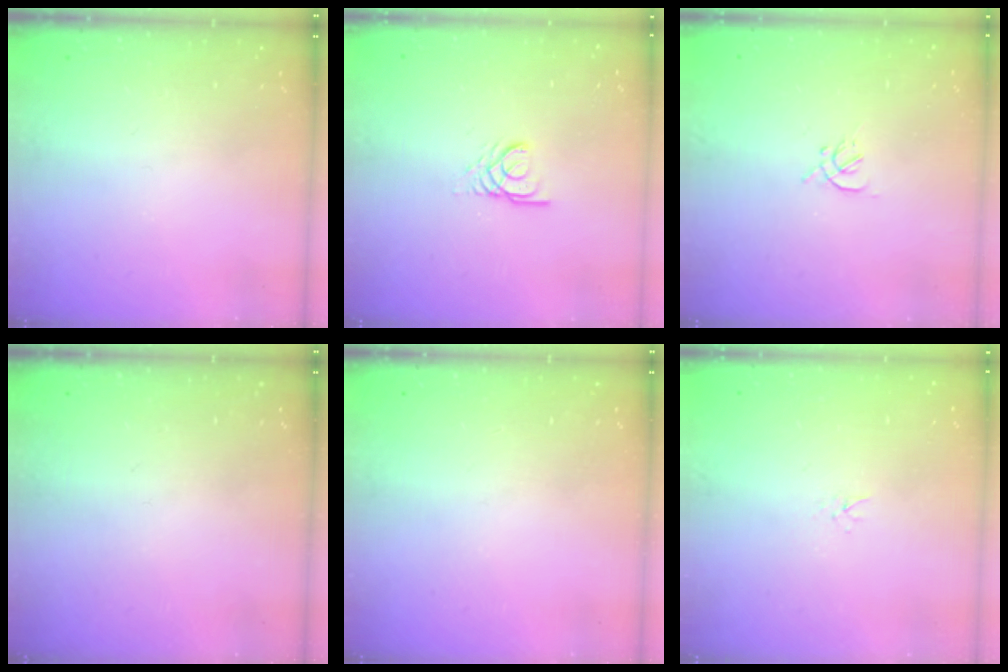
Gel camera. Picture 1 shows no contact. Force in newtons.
{"total": 2.6, "press": 2.6, "slide": 0.1}
{"total": 1.7, "press": 1.7, "slide": 0.5}
{"total": 0.0}
{"total": 0.0}
{"total": 1.6, "press": 1.6, "slide": 0.2}